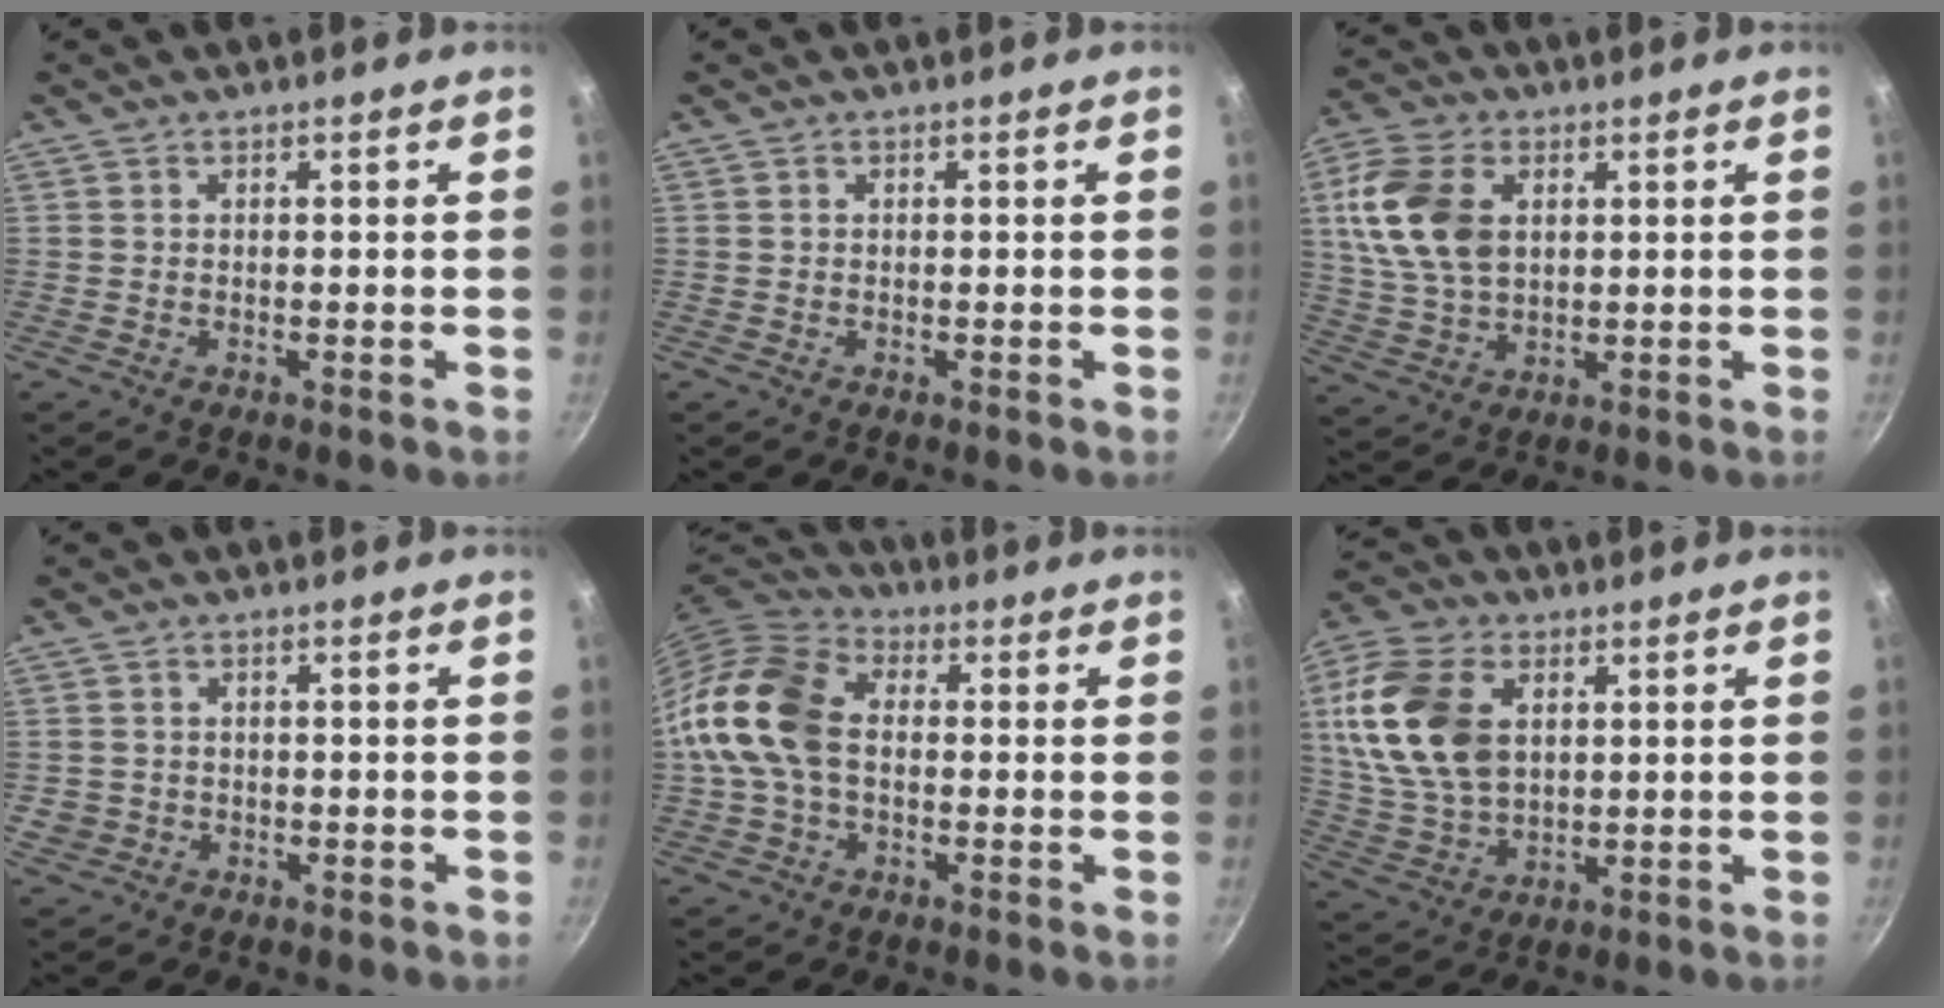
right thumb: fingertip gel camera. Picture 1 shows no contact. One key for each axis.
{"total": 0.0}
{"total": 13.9, "fx": 3.2, "fy": 9.1, "fz": 9.9, "tx": -0.182, "ty": -0.002, "tz": 0.061}
{"total": 2.9, "fx": -0.7, "fy": 2.6, "fz": 0.9, "tx": -0.012, "ty": 0.011, "tz": -0.003}
{"total": 14.7, "fx": -0.4, "fy": 10.1, "fz": 10.6, "tx": -0.188, "ty": 0.034, "tz": -0.026}
{"total": 18.6, "fx": 4.0, "fy": 12.3, "fz": 13.4, "tx": -0.256, "ty": -0.002, "tz": 0.082}